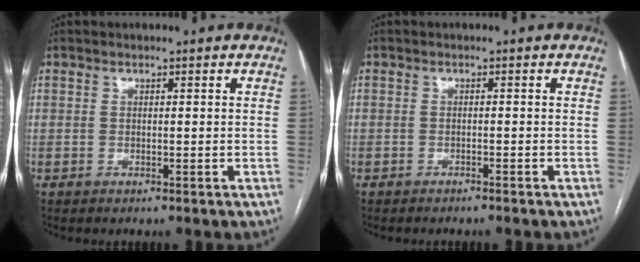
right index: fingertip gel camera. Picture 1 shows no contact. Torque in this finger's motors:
{"motor_torque": [-0.12, -0.95, -0.31, -0.04]}